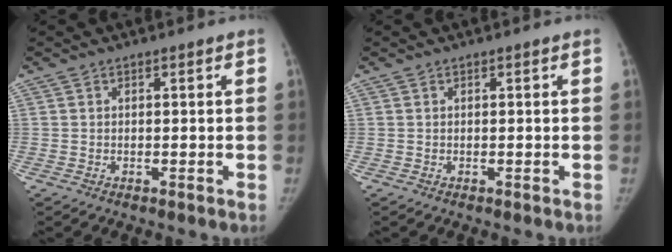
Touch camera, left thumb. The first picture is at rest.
{"total": 0.0}